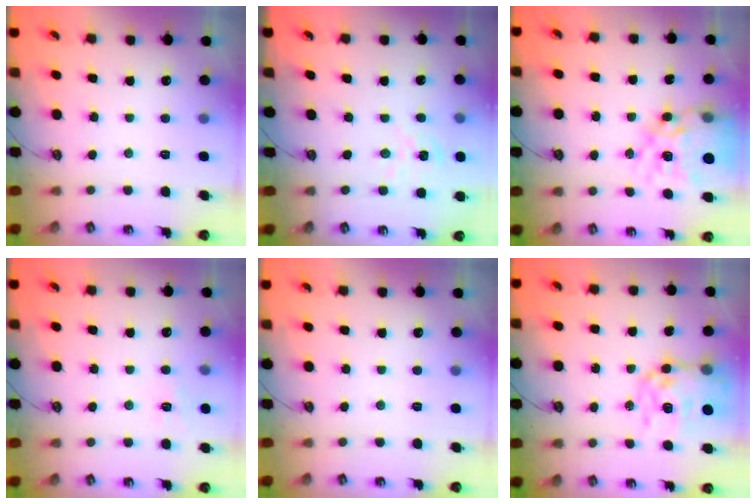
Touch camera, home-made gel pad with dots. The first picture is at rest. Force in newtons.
{"total": 1.3, "press": 1.3, "slide": 0.2}
{"total": 22.2, "press": 22.0, "slide": 2.1}
{"total": 7.0, "press": 7.0, "slide": 0.5}
{"total": 0.0}
{"total": 14.5, "press": 14.4, "slide": 1.5}